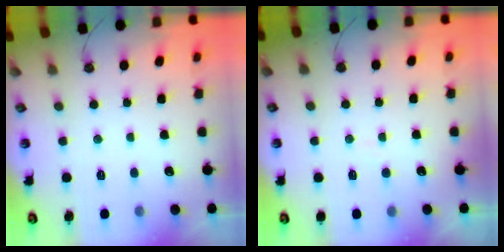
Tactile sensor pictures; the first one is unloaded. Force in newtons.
{"total": 2.7, "press": 2.6, "slide": 0.3}